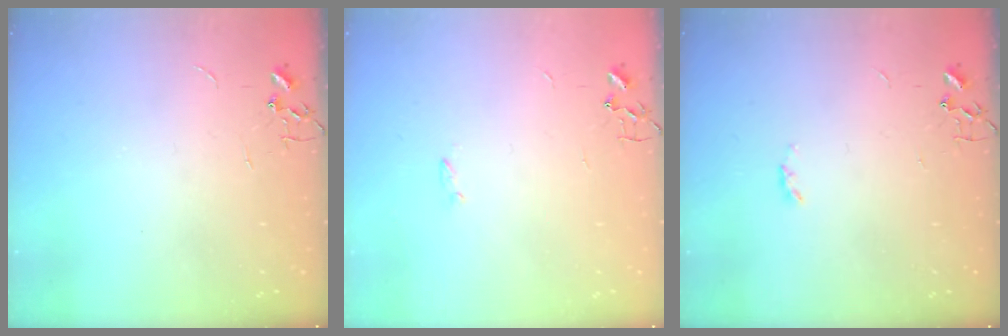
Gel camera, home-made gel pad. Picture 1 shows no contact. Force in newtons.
{"total": 1.2, "press": 1.1, "slide": 0.3}
{"total": 2.5, "press": 2.4, "slide": 0.4}